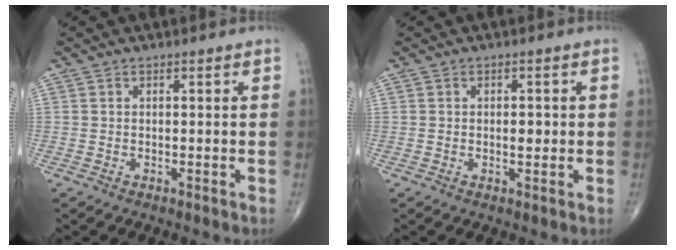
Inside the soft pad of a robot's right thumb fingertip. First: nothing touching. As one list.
[{"total": 2.4, "force": [0.0, 1.2, 2.1], "torque": [-0.028, 0.000, 0.000]}]